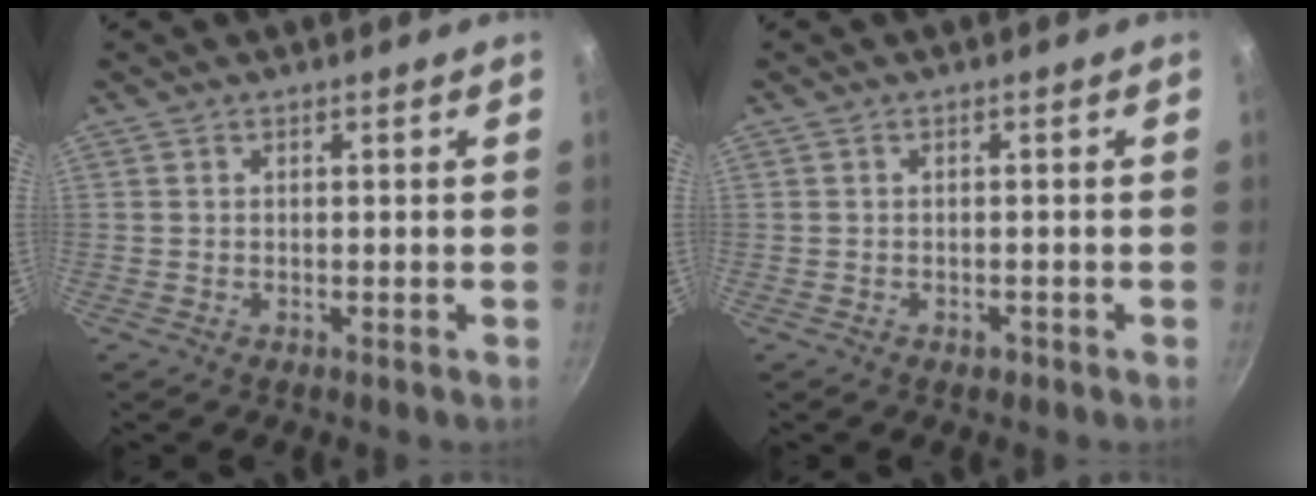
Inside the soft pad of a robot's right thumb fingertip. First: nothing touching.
{"total": 1.0, "force": [-0.6, 0.7, 0.4], "torque": [-0.004, 0.006, -0.005]}